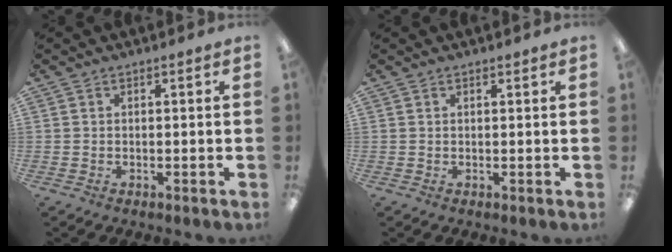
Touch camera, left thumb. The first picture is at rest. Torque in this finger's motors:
{"motor_torque": [0.01, 0.07, -0.31, 0.15, 0.04]}